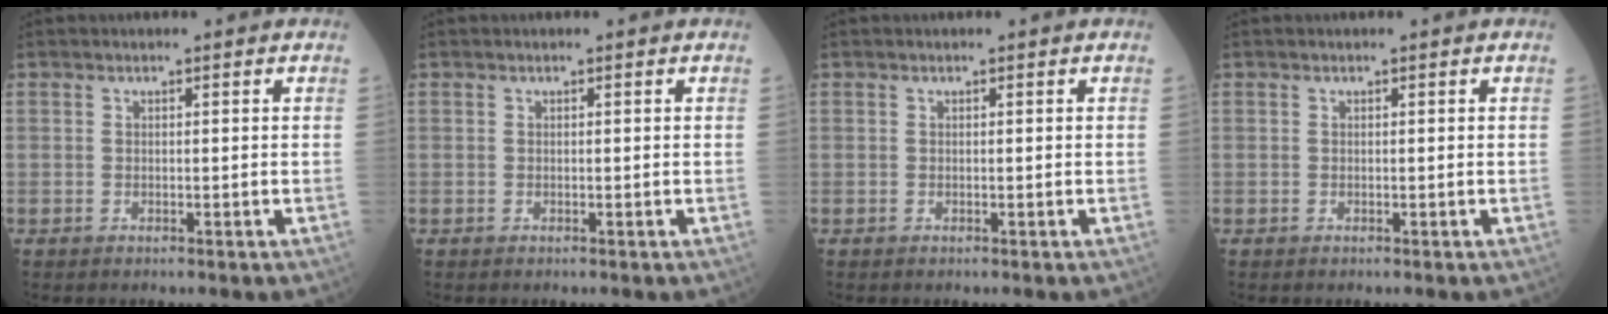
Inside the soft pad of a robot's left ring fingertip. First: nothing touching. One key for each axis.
{"total": 0.0}
{"total": 0.0}
{"total": 0.0}